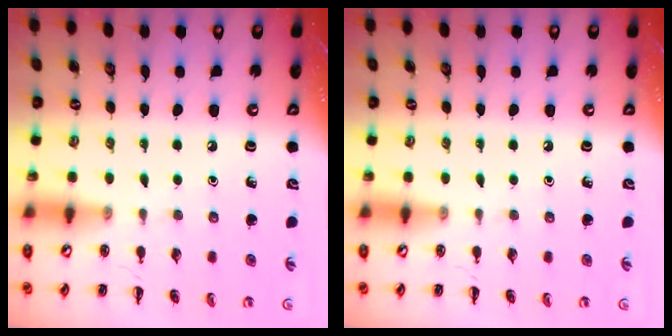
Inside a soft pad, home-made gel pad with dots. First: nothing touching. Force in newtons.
{"total": 0.0}